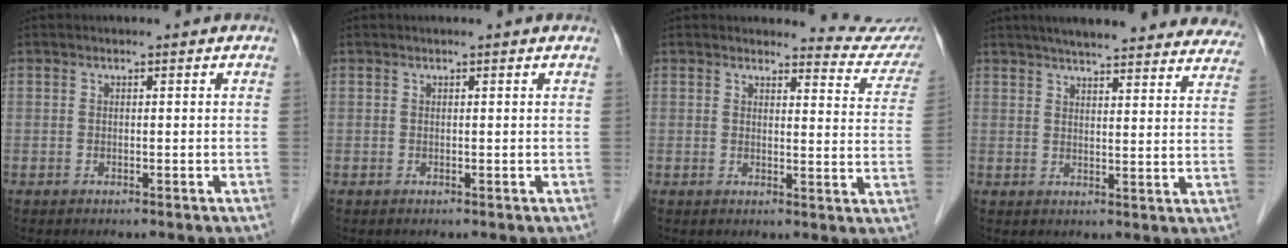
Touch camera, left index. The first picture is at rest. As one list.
[{"total": 0.7, "force": [0.6, -0.1, 0.3], "torque": [-0.010, 0.006, 0.007]}, {"total": 8.2, "force": [8.2, 0.2, -0.4], "torque": [0.014, -0.073, 0.067]}, {"total": 25.8, "force": [23.1, 4.1, 10.7], "torque": [-0.147, -0.032, 0.265]}]